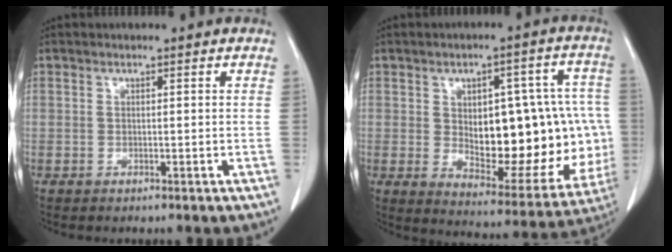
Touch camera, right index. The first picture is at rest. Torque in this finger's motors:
{"motor_torque": [1.11, -0.48, 0.37, 0.08]}